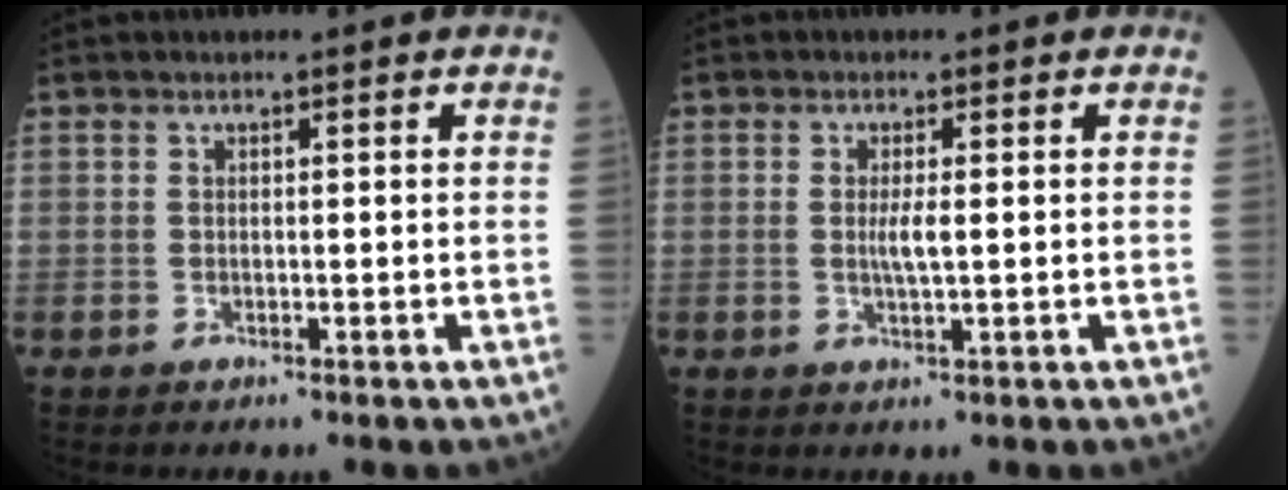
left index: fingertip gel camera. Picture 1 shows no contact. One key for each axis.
{"total": 2.2, "fx": 0.0, "fy": 0.2, "fz": 2.2, "tx": -0.042, "ty": -0.004, "tz": 0.001}